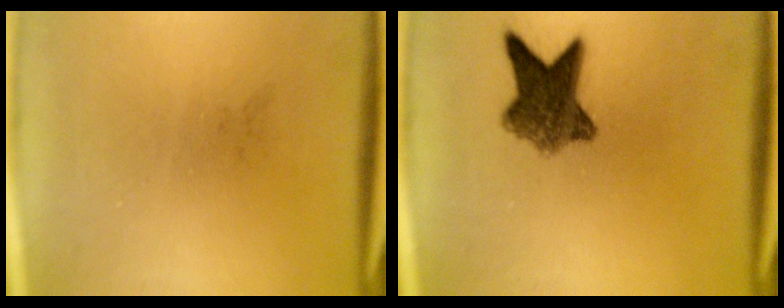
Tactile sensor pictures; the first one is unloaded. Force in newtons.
{"total": 7.8}